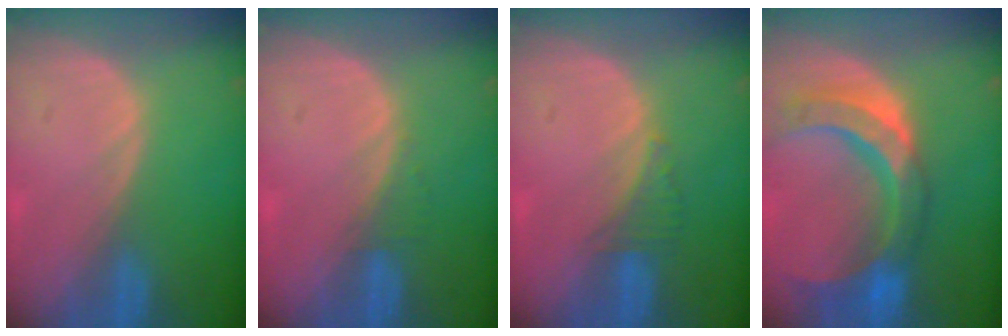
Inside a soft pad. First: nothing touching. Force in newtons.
{"total": 1.2, "press": 1.1, "slide": 0.4}
{"total": 2.3, "press": 2.2, "slide": 0.7}
{"total": 11.5, "press": 9.7, "slide": 6.1}